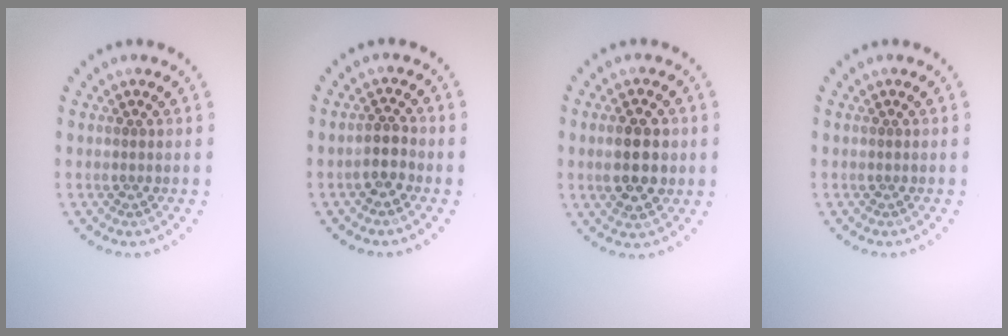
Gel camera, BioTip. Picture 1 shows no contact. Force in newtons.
{"total": 2.1, "press": 1.9, "slide": 0.9}
{"total": 4.6, "press": 4.6, "slide": 0.2}
{"total": 0.0}